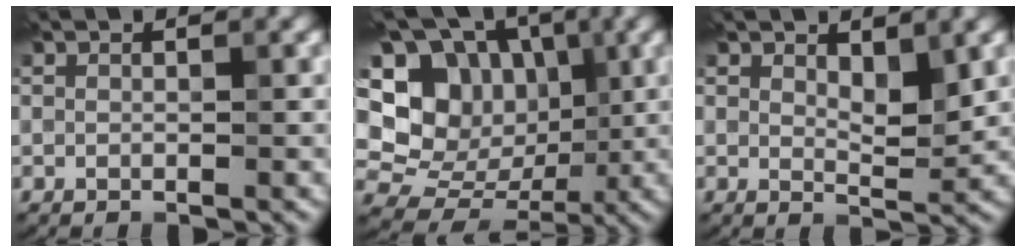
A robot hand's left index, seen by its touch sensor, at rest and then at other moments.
{"total": 15.3, "force": [3.9, 13.0, 7.1], "torque": [-0.172, 0.050, 0.065]}
{"total": 2.8, "force": [1.1, 1.2, 2.2], "torque": [-0.037, -0.002, 0.022]}